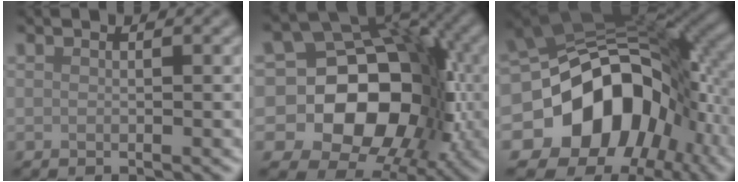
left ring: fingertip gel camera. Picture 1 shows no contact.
{"total": 16.3, "force": [-2.5, 13.2, 9.3], "torque": [-0.110, 0.017, -0.073]}
{"total": 16.9, "force": [-4.1, 12.3, 10.8], "torque": [-0.172, -0.015, -0.062]}